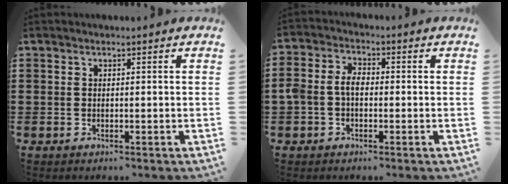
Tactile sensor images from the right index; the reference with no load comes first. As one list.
[{"total": 4.0, "force": [-0.6, 2.7, 3.0], "torque": [-0.080, 0.001, -0.018]}]